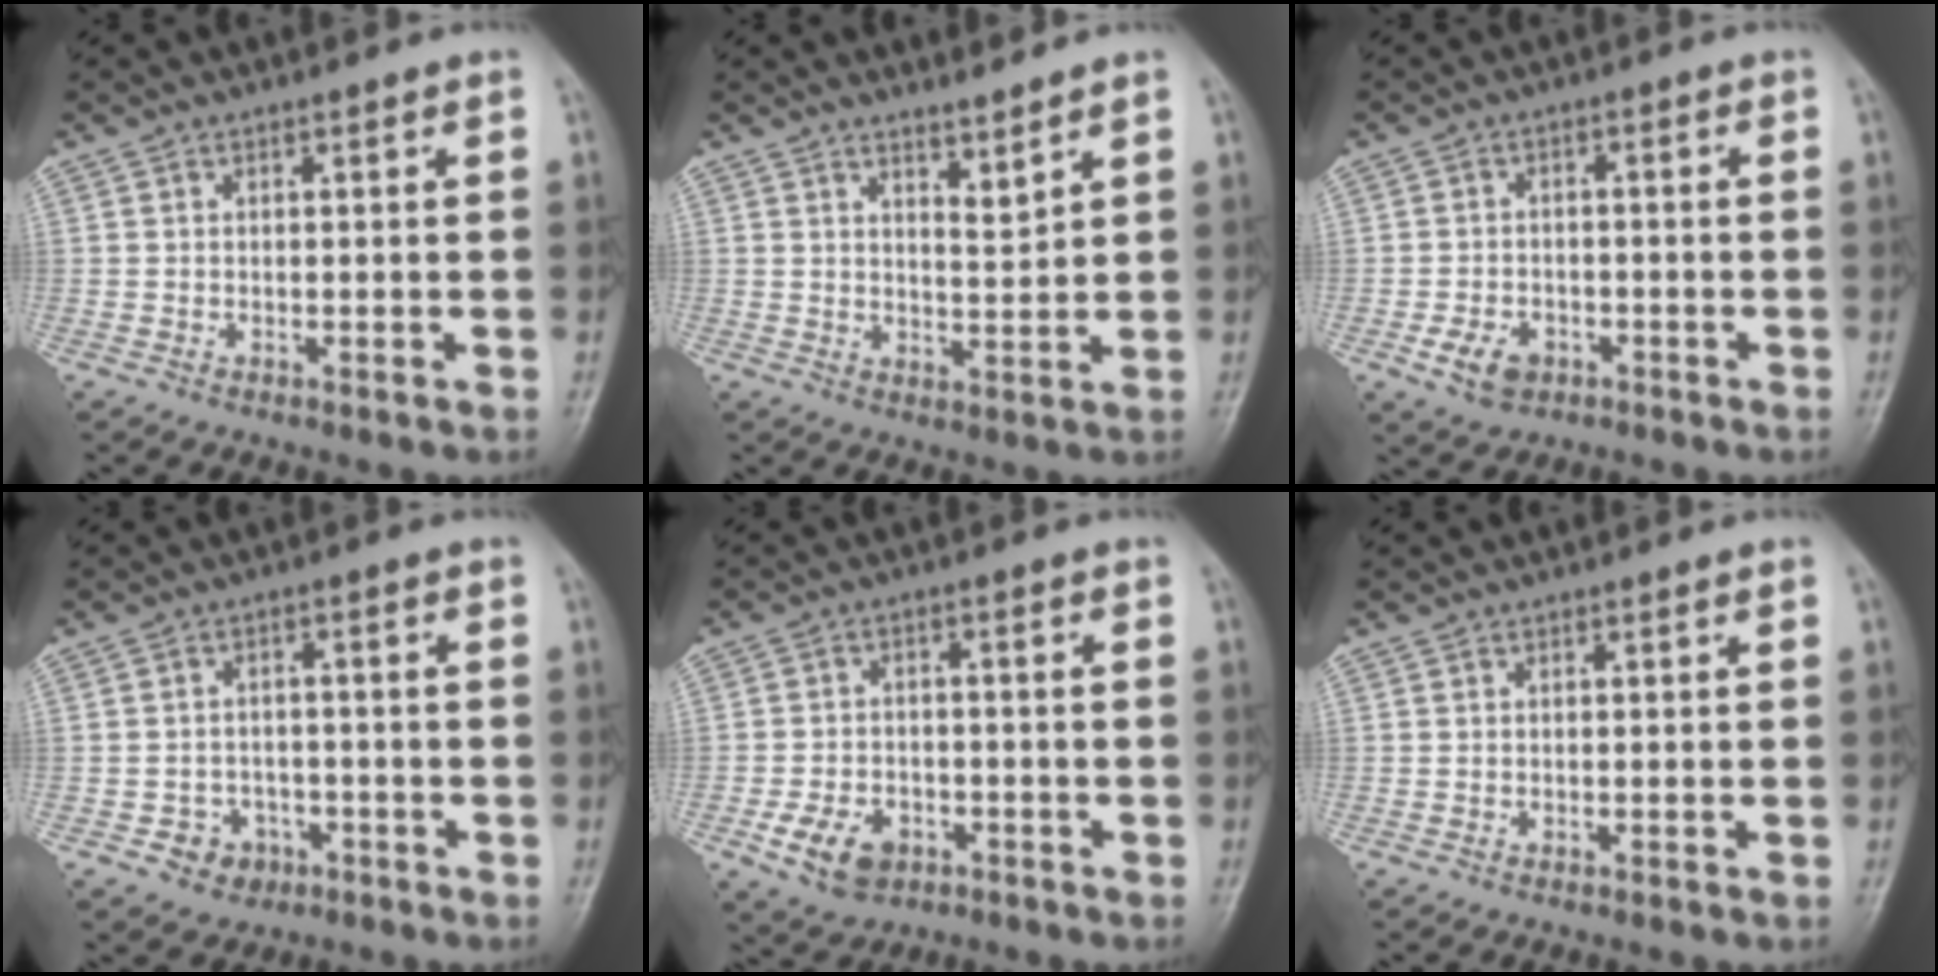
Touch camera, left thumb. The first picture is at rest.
{"total": 3.7, "force": [3.2, 0.4, 1.8], "torque": [-0.027, -0.034, 0.057]}
{"total": 5.5, "force": [-2.6, 4.0, 2.8], "torque": [-0.043, 0.012, -0.041]}
{"total": 4.9, "force": [-2.3, 4.1, 1.2], "torque": [0.006, 0.019, -0.033]}
{"total": 7.7, "force": [-3.5, 5.4, 4.1], "torque": [-0.063, 0.019, -0.057]}
{"total": 0.0}